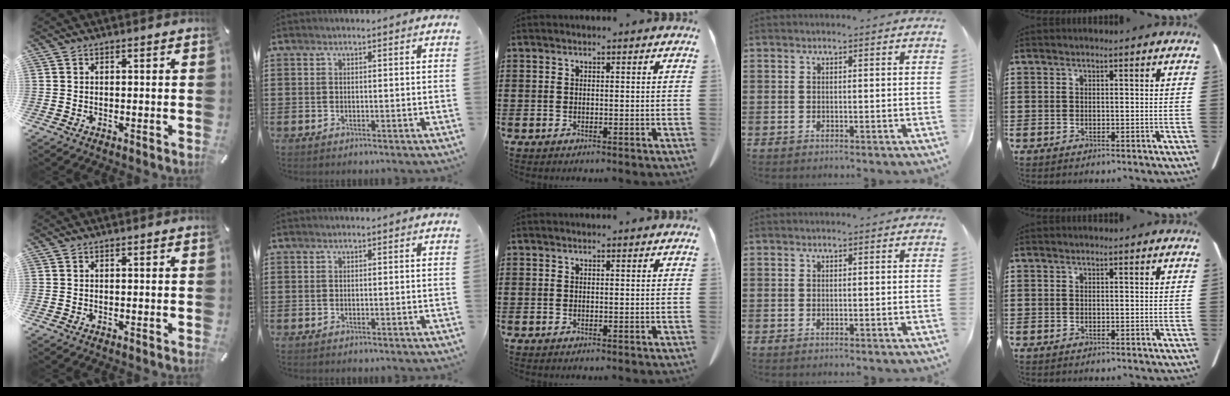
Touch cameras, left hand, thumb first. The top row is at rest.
{}